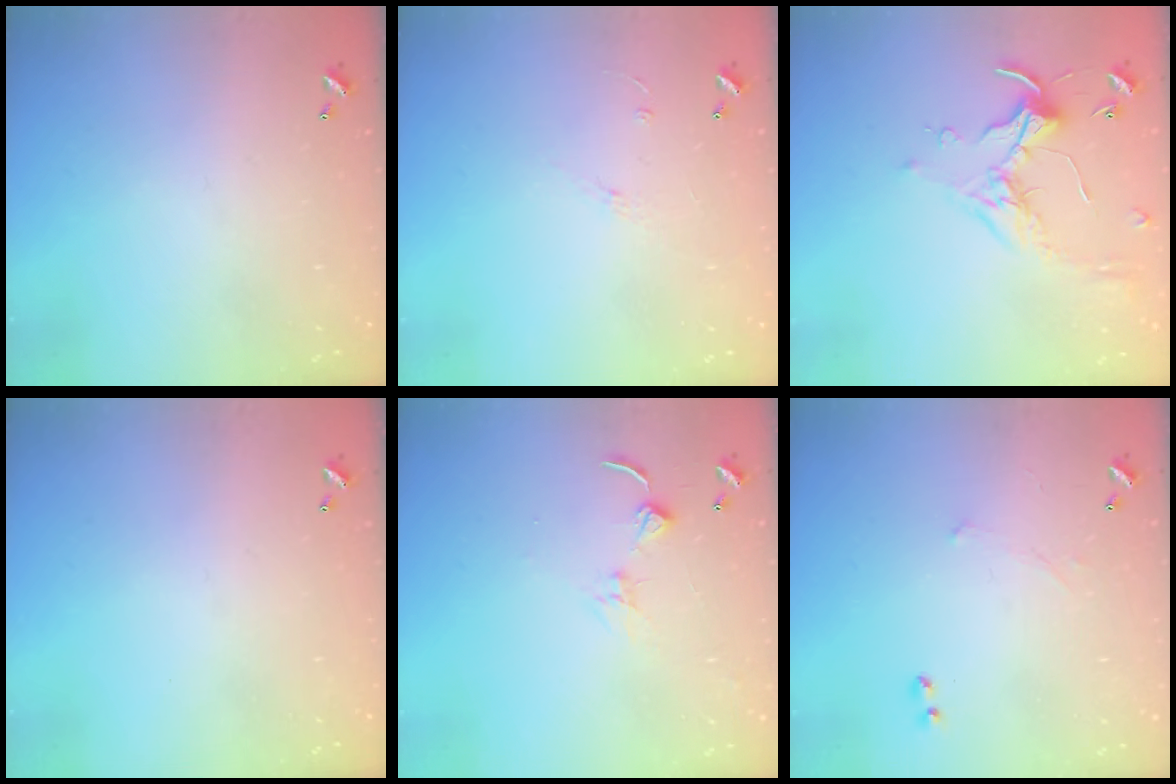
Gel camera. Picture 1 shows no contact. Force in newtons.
{"total": 5.5, "press": 5.5, "slide": 0.5}
{"total": 0.5, "press": 0.4, "slide": 0.4}
{"total": 0.0}
{"total": 1.4, "press": 1.3, "slide": 0.3}
{"total": 1.7, "press": 1.7, "slide": 0.4}